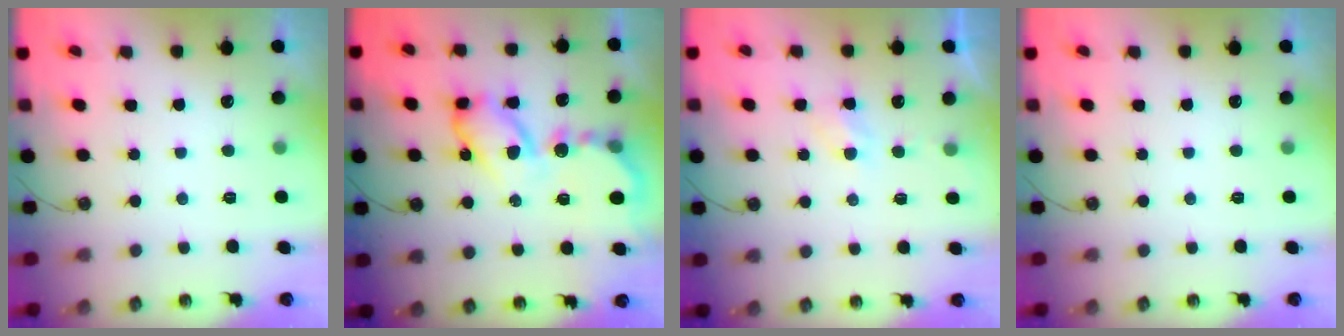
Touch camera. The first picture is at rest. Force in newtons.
{"total": 15.3, "press": 15.3, "slide": 1.3}
{"total": 3.8, "press": 3.7, "slide": 0.6}
{"total": 0.0}